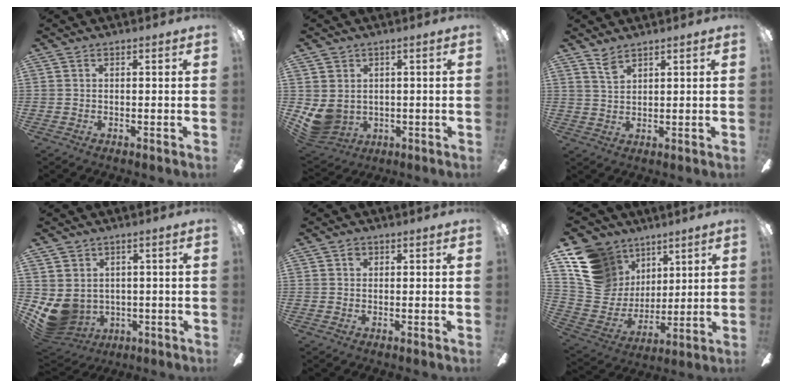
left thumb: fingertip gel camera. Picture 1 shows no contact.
{"total": 7.1, "force": [-0.2, 6.6, 2.6], "torque": [-0.082, -0.006, -0.002]}
{"total": 3.4, "force": [2.8, 1.1, 1.6], "torque": [-0.038, -0.005, 0.052]}
{"total": 7.9, "force": [-0.9, 7.4, 2.7], "torque": [-0.092, -0.013, -0.010]}
{"total": 1.2, "force": [0.5, 0.9, 0.5], "torque": [-0.004, 0.001, 0.007]}
{"total": 16.4, "force": [8.3, 12.9, 6.0], "torque": [-0.141, -0.044, 0.167]}